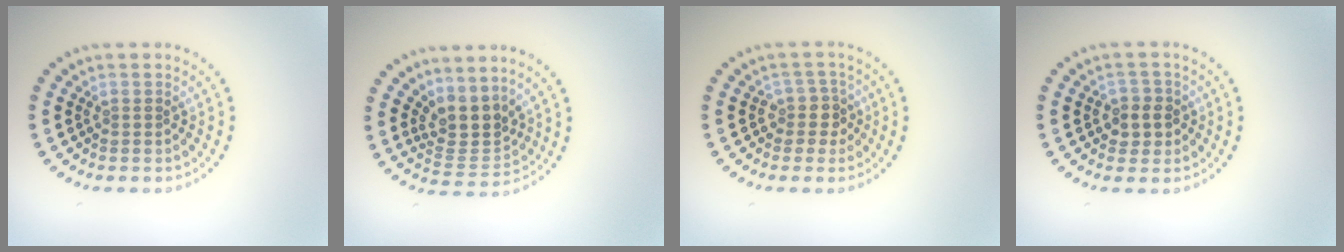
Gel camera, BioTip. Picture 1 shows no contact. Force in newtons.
{"total": 3.4, "press": 2.6, "slide": 2.2}
{"total": 2.2, "press": 1.6, "slide": 1.5}
{"total": 2.3, "press": 2.1, "slide": 1.0}